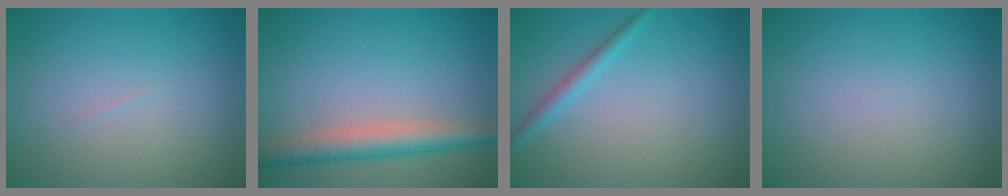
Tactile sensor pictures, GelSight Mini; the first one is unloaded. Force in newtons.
{"total": 4.3, "press": 4.3, "slide": 0.1}
{"total": 1.5, "press": 1.5, "slide": 0.1}
{"total": 0.0}